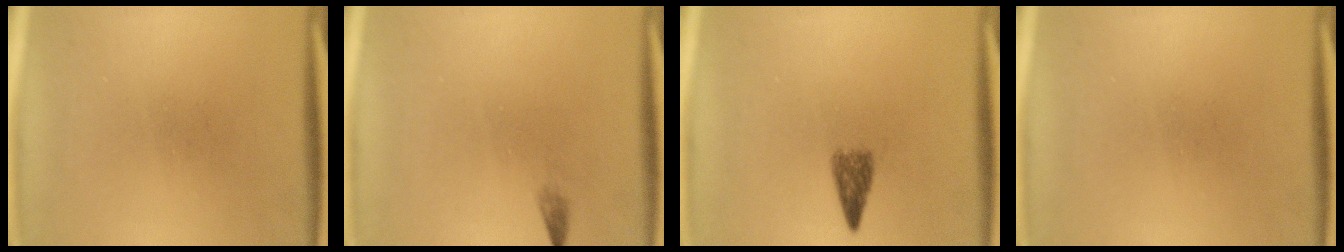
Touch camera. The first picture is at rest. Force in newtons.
{"total": 0.7}
{"total": 2.5}
{"total": 0.0}